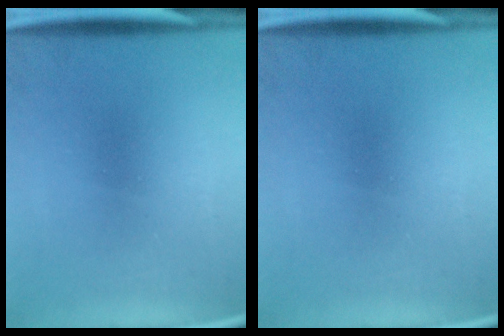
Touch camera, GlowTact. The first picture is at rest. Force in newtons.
{"total": 0.0}